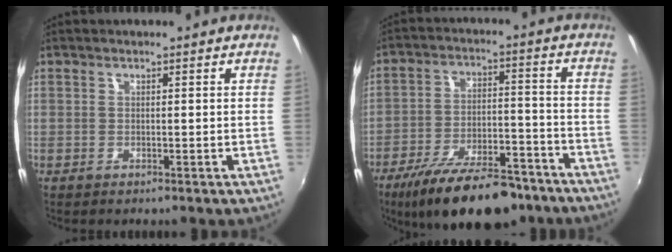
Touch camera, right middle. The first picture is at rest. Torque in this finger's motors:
{"motor_torque": [1.43, -0.71, 0.45, 0.21]}